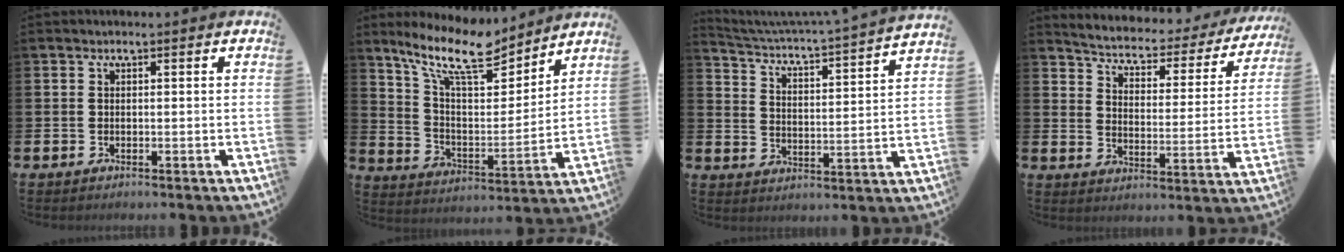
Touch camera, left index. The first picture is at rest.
{"total": 12.0, "force": [9.9, 3.3, 5.8], "torque": [-0.141, -0.055, 0.175]}
{"total": 4.1, "force": [3.9, -0.4, 0.9], "torque": [-0.040, -0.047, 0.059]}
{"total": 3.8, "force": [3.5, 1.3, 0.9], "torque": [-0.043, -0.034, 0.050]}